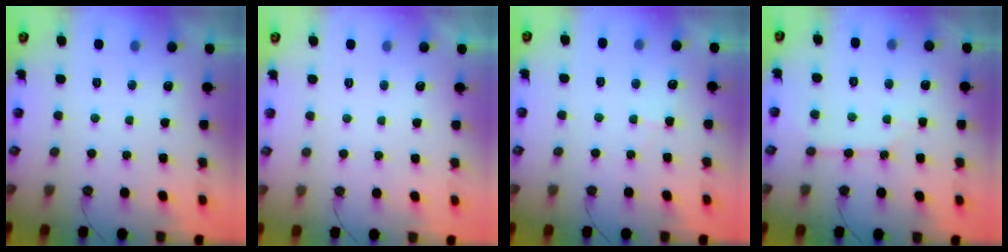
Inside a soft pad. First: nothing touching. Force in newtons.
{"total": 0.0}
{"total": 5.0, "press": 4.9, "slide": 0.6}
{"total": 2.5, "press": 2.5, "slide": 0.2}